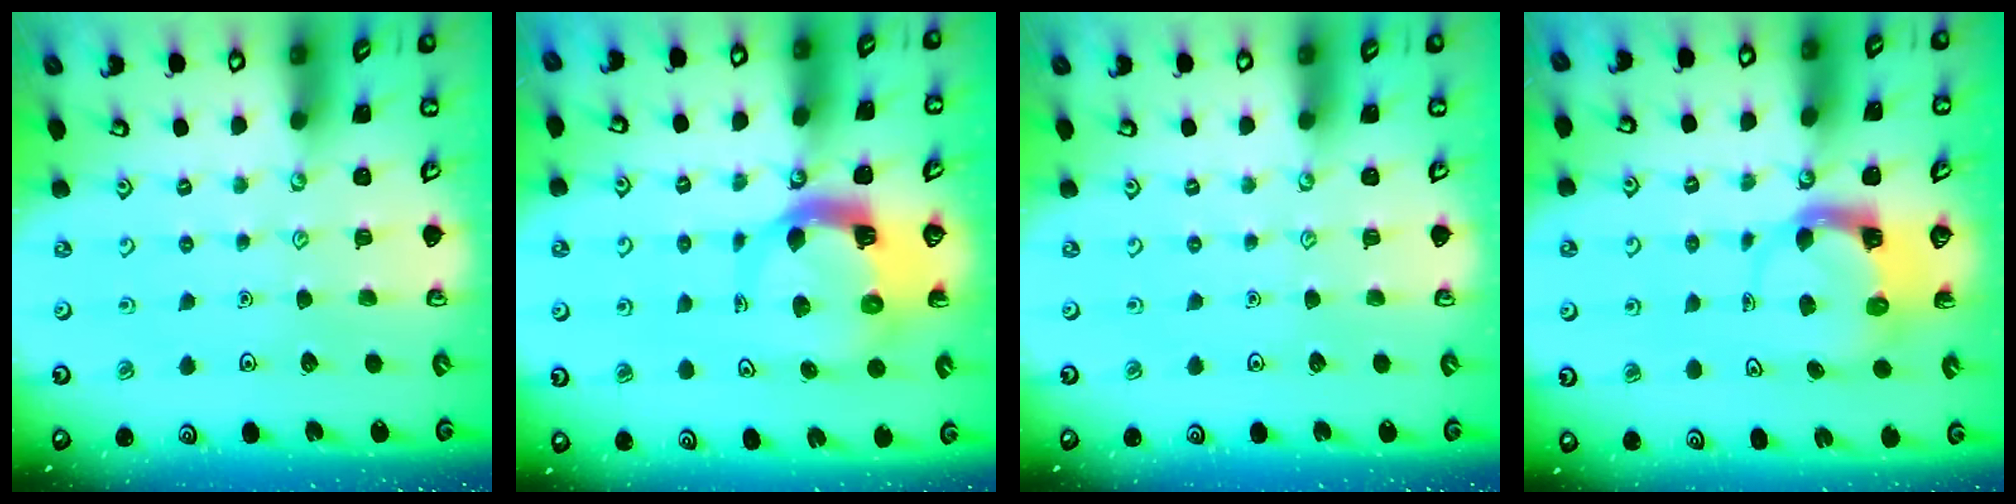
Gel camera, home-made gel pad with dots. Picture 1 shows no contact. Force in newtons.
{"total": 7.1, "press": 7.1, "slide": 1.0}
{"total": 0.0}
{"total": 3.7, "press": 3.6, "slide": 0.6}